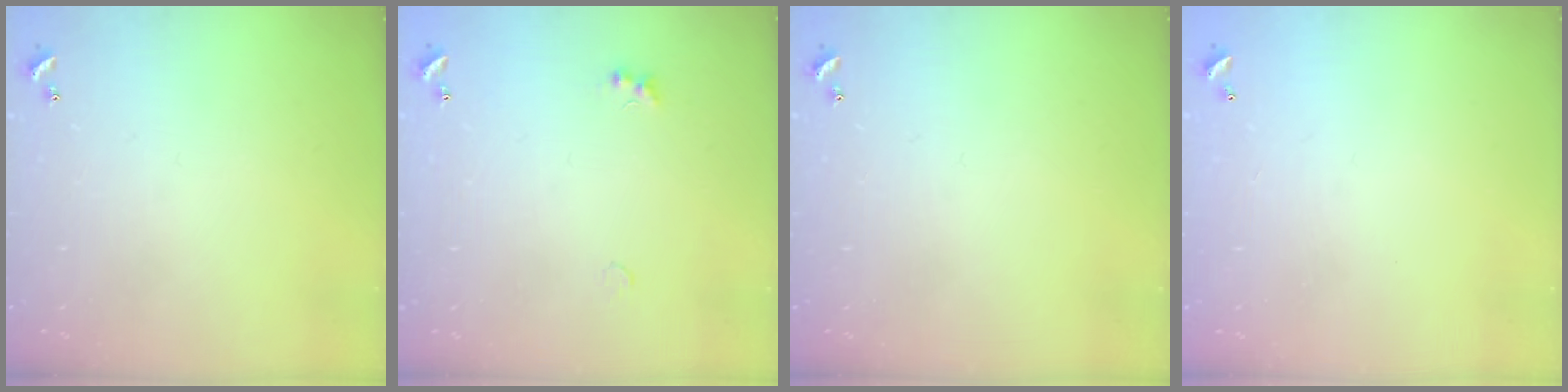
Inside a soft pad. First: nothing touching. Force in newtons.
{"total": 1.8, "press": 1.7, "slide": 0.4}
{"total": 0.0}
{"total": 2.8, "press": 2.8, "slide": 0.1}